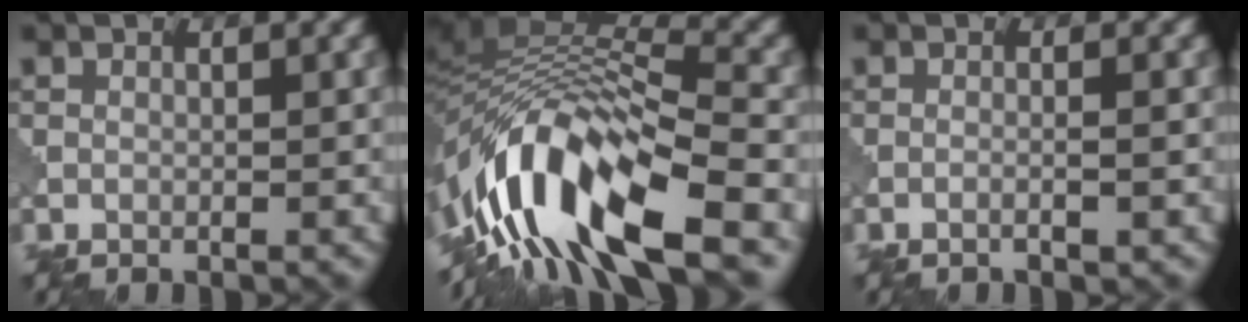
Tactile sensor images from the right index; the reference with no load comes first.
{"total": 13.0, "force": [-6.2, 5.0, 10.3], "torque": [-0.198, 0.025, -0.111]}
{"total": 1.7, "force": [-0.5, 0.6, 1.5], "torque": [0.006, 0.005, -0.021]}